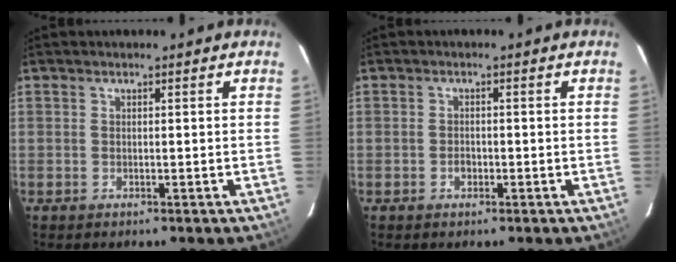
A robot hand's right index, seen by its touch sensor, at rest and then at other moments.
{"total": 1.6, "force": [-0.7, 1.2, 0.8], "torque": [-0.015, 0.005, -0.010]}